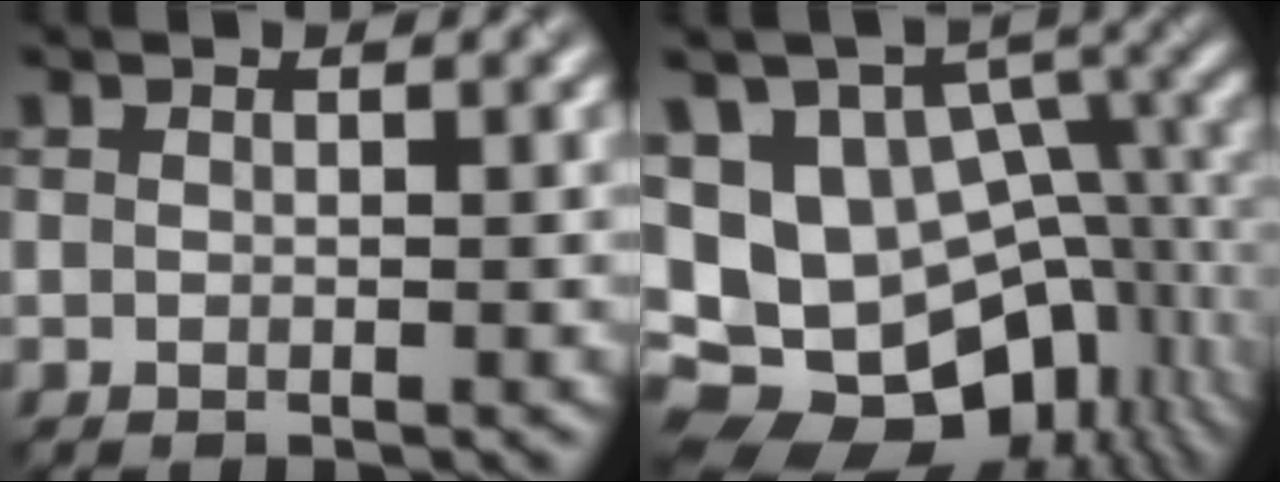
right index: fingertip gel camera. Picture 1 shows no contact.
{"total": 15.1, "force": [-3.7, 11.0, 9.7], "torque": [-0.170, -0.003, -0.018]}